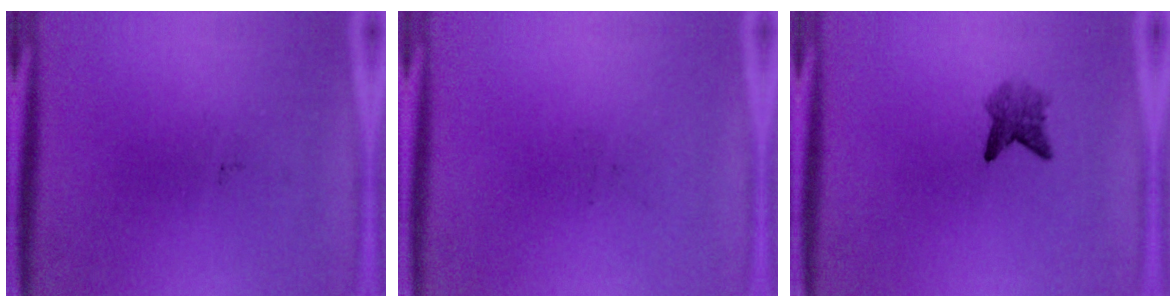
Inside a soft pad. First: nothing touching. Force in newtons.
{"total": 0.0}
{"total": 2.6}